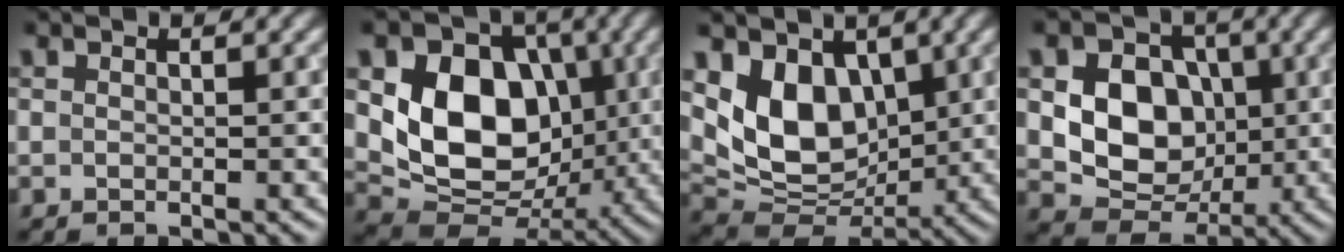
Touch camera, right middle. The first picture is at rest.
{"total": 10.7, "force": [1.3, 8.1, 6.8], "torque": [-0.129, -0.014, 0.025]}
{"total": 7.7, "force": [2.1, 5.5, 5.0], "torque": [-0.090, -0.019, 0.037]}
{"total": 8.3, "force": [0.5, 6.6, 5.0], "torque": [-0.089, -0.004, -0.001]}